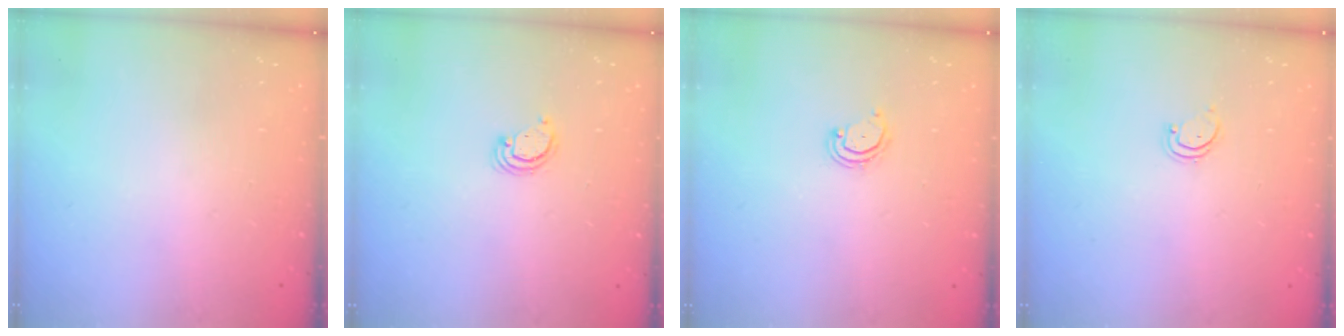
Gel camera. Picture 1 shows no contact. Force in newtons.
{"total": 2.3, "press": 2.3, "slide": 0.2}
{"total": 2.8, "press": 2.8, "slide": 0.2}
{"total": 1.9, "press": 1.9, "slide": 0.2}